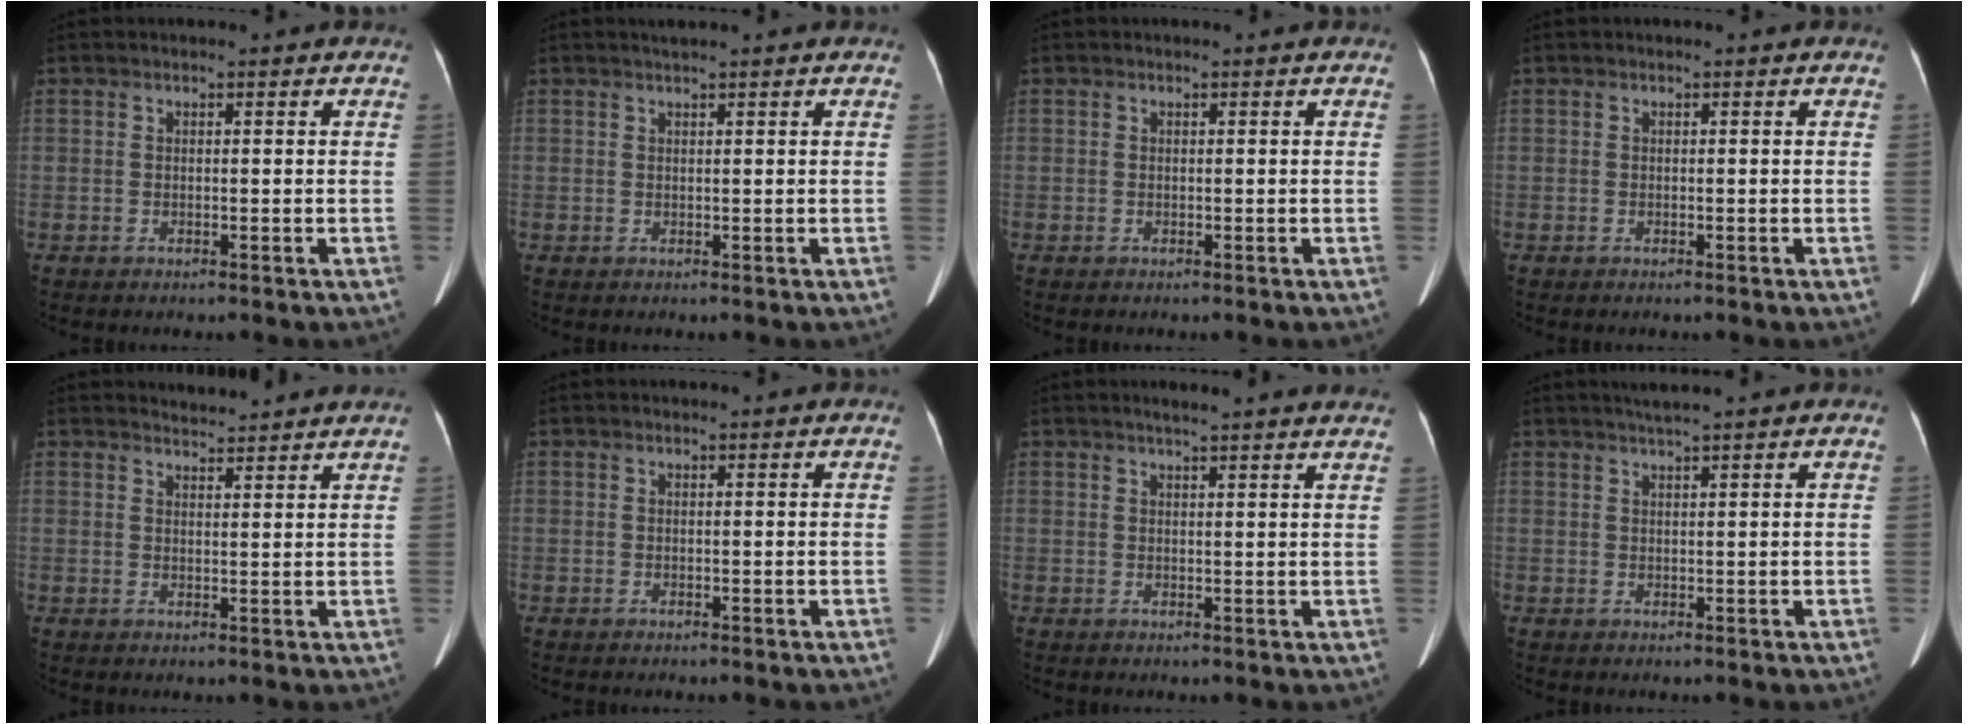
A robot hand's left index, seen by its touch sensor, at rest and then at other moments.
{"total": 1.3, "force": [1.1, -0.2, 0.7], "torque": [-0.012, 0.008, 0.023]}
{"total": 0.0}
{"total": 0.0}
{"total": 3.4, "force": [3.3, -0.4, 0.0], "torque": [-0.007, 0.004, 0.045]}
{"total": 0.0}
{"total": 9.4, "force": [8.4, 0.3, 4.2], "torque": [-0.052, 0.013, 0.085]}
{"total": 2.4, "force": [2.0, -0.6, 1.2], "torque": [-0.016, 0.008, 0.037]}